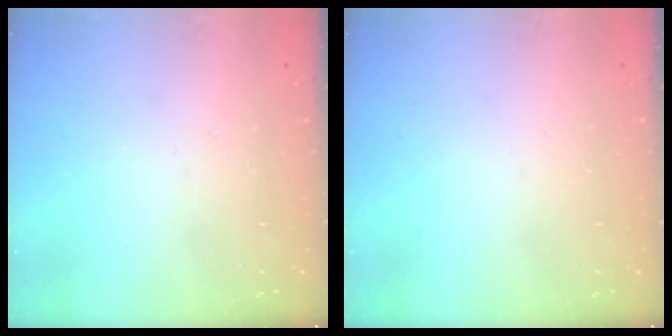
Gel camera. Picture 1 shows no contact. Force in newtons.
{"total": 0.0}